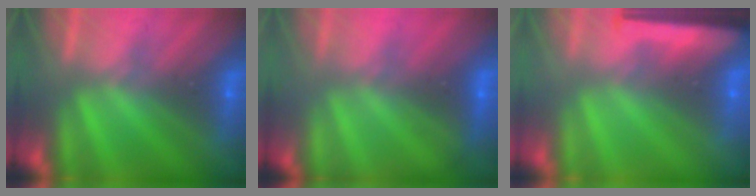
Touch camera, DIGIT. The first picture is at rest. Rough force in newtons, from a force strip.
{"total": 2.1}
{"total": 9.0}